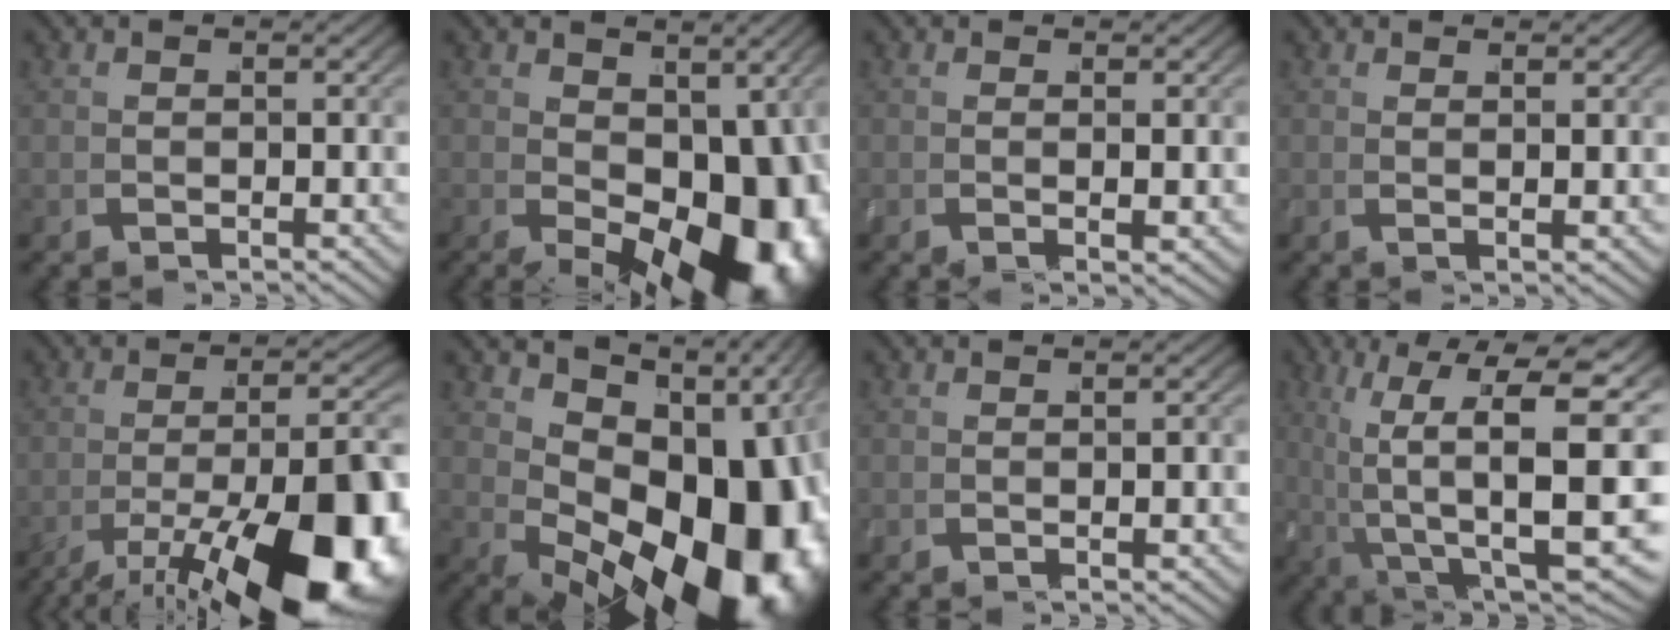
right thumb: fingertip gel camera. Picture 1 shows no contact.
{"total": 14.4, "force": [-2.9, 8.4, 11.3], "torque": [-0.173, -0.061, -0.011]}
{"total": 1.1, "force": [0.3, 0.5, 1.0], "torque": [-0.025, 0.000, 0.003]}
{"total": 1.2, "force": [0.8, 0.1, 0.9], "torque": [-0.022, 0.001, 0.014]}
{"total": 16.3, "force": [-5.1, 7.6, 13.5], "torque": [-0.217, -0.052, -0.040]}
{"total": 21.3, "force": [-1.4, 12.5, 17.1], "torque": [-0.258, -0.043, 0.010]}
{"total": 0.7, "force": [-0.1, 0.3, 0.6], "torque": [-0.011, 0.000, -0.002]}
{"total": 15.9, "force": [-1.2, 8.6, 13.3], "torque": [-0.228, -0.062, 0.014]}